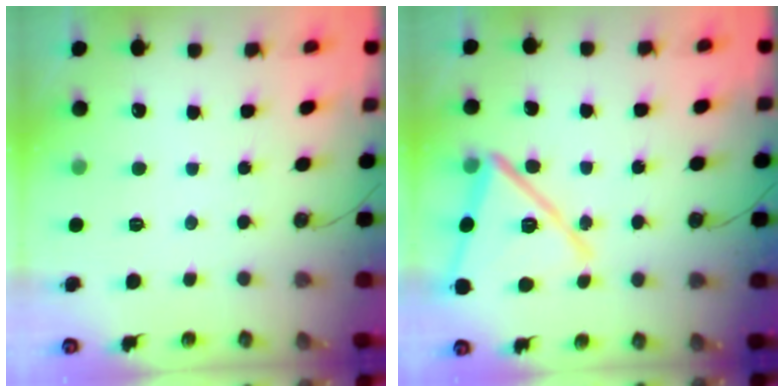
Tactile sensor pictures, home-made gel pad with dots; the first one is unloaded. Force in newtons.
{"total": 19.0, "press": 19.0, "slide": 1.3}